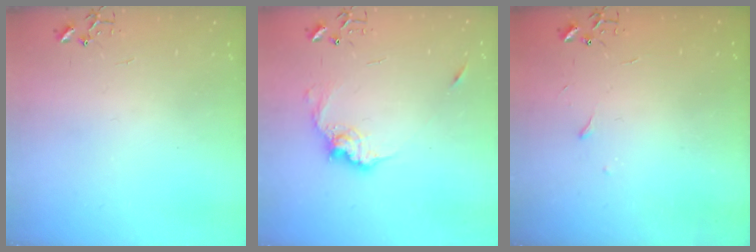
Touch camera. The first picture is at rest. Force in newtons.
{"total": 11.5, "press": 11.5, "slide": 0.8}
{"total": 3.3, "press": 3.3, "slide": 0.5}